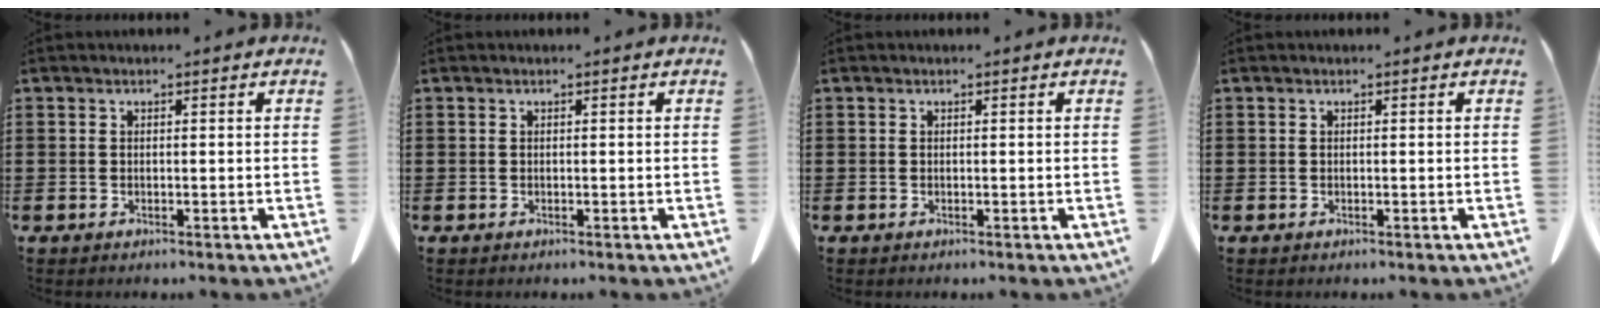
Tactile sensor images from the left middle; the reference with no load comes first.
{"total": 0.0}
{"total": 0.0}
{"total": 0.0}